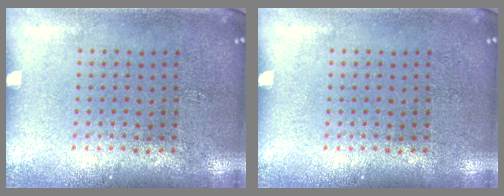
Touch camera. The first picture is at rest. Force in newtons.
{"total": 0.0}